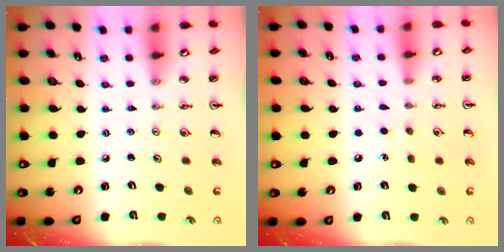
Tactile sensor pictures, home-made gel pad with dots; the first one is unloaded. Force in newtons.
{"total": 5.5, "press": 5.4, "slide": 0.5}